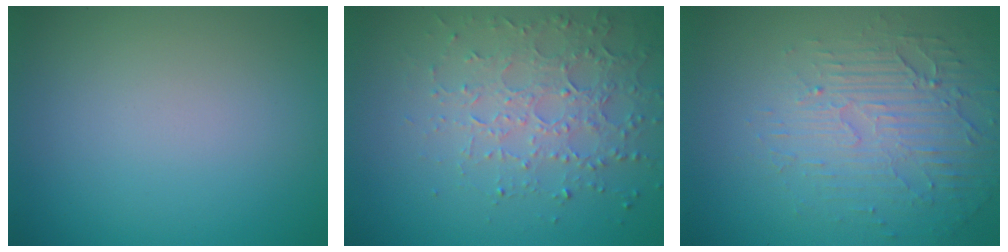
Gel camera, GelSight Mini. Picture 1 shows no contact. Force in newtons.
{"total": 3.7, "press": 3.7, "slide": 0.5}
{"total": 5.7, "press": 3.3, "slide": 4.6}